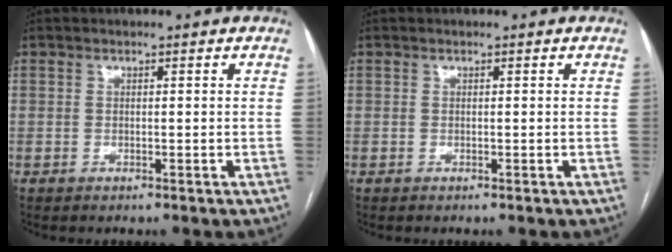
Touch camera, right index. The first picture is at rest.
{"total": 0.0}